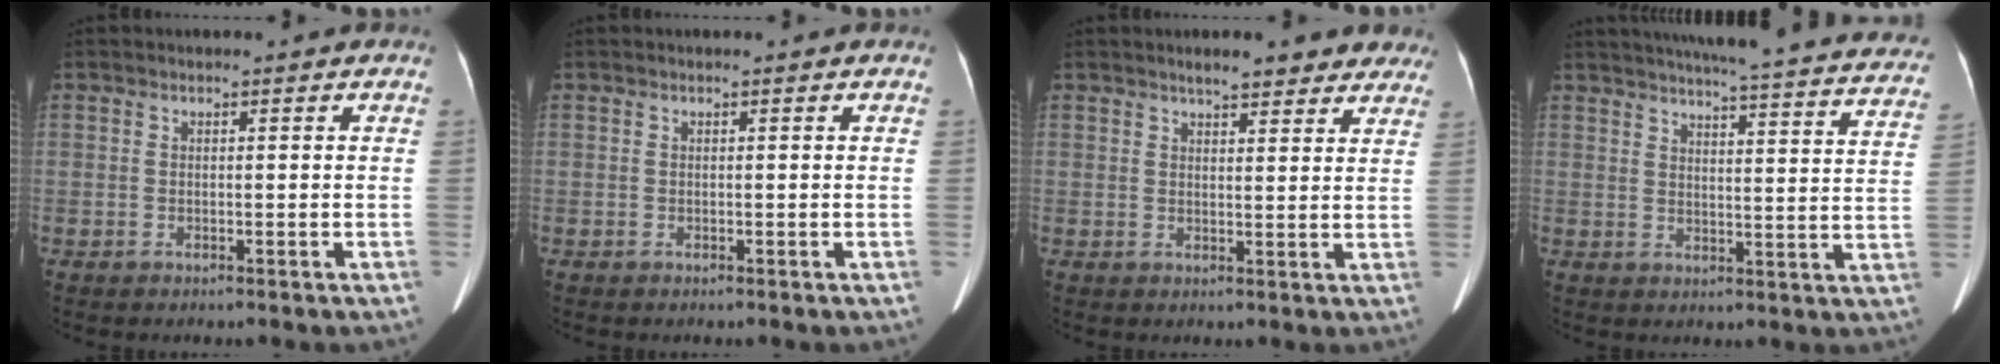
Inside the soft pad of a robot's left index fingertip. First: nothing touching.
{"total": 0.0}
{"total": 8.0, "force": [6.7, 2.2, 3.8], "torque": [-0.031, 0.009, 0.076]}
{"total": 31.6, "force": [28.8, 2.6, 12.6], "torque": [-0.187, -0.065, 0.332]}